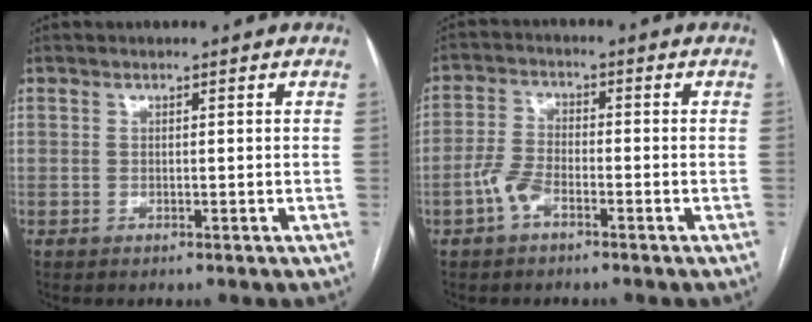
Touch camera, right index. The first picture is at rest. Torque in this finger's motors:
{"motor_torque": [0.54, -0.52, 0.30, 0.08]}